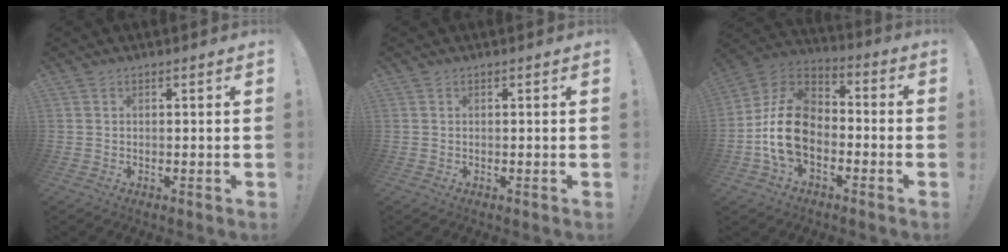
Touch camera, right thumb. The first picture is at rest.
{"total": 0.0}
{"total": 16.6, "force": [-4.2, 11.5, 11.2], "torque": [-0.208, 0.039, -0.066]}